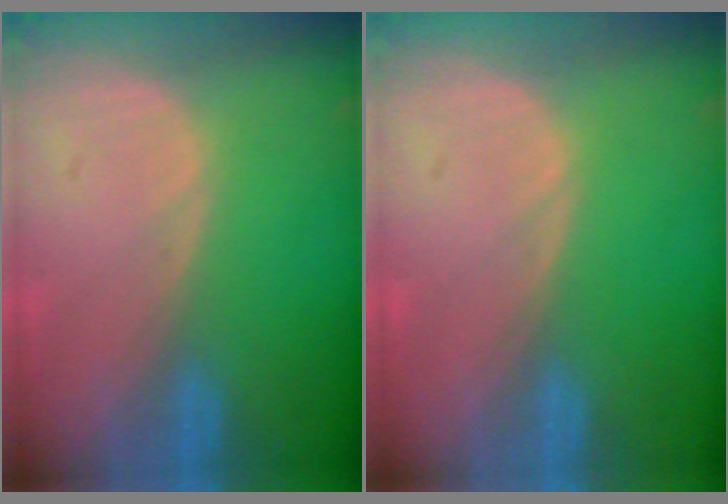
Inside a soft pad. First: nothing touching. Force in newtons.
{"total": 0.0}